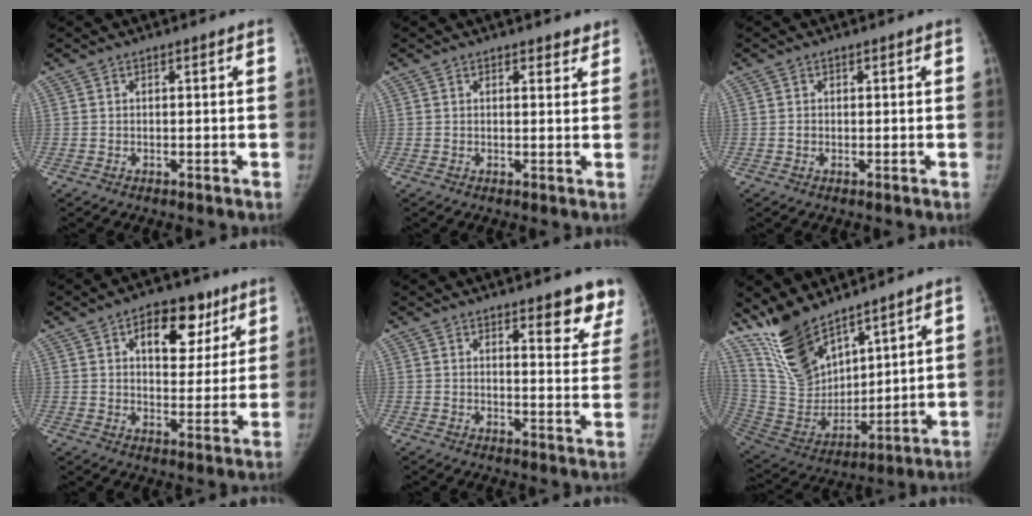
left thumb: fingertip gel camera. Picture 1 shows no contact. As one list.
[{"total": 2.0, "force": [1.7, 1.0, 0.5], "torque": [0.013, -0.009, 0.017]}, {"total": 0.8, "force": [0.1, 0.8, 0.2], "torque": [0.000, 0.002, 0.001]}, {"total": 12.2, "force": [5.9, 7.4, 7.7], "torque": [-0.065, -0.017, 0.084]}, {"total": 8.9, "force": [7.0, 2.8, 4.7], "torque": [-0.016, -0.042, 0.070]}, {"total": 16.4, "force": [12.8, 6.8, 7.6], "torque": [-0.109, -0.071, 0.264]}]